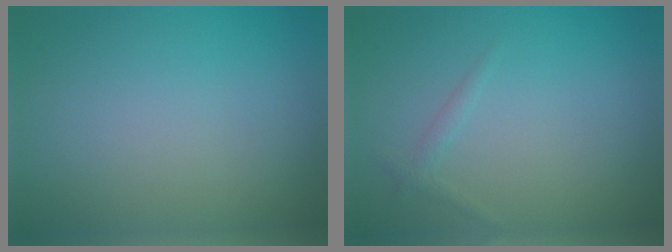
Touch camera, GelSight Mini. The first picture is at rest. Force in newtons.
{"total": 0.9, "press": 0.9, "slide": 0.0}